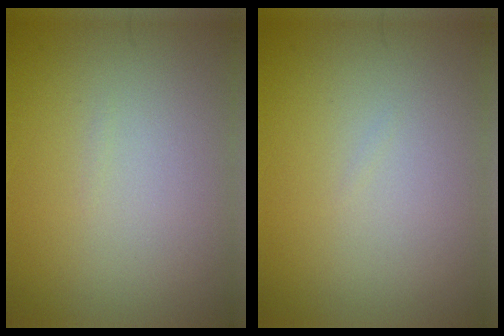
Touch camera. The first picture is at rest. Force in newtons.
{"total": 0.0}